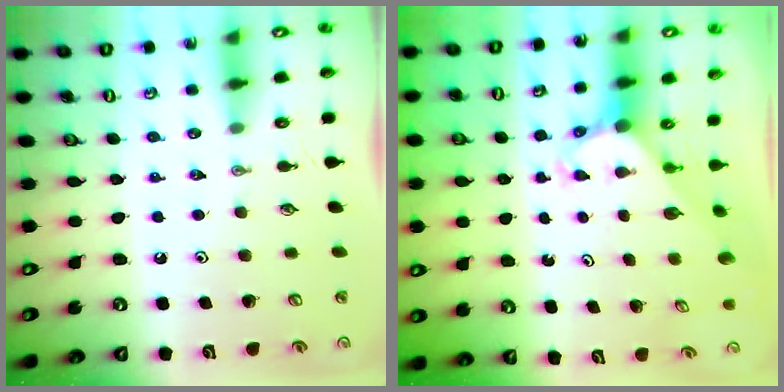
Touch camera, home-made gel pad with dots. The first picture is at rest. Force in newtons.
{"total": 3.1, "press": 3.1, "slide": 0.2}